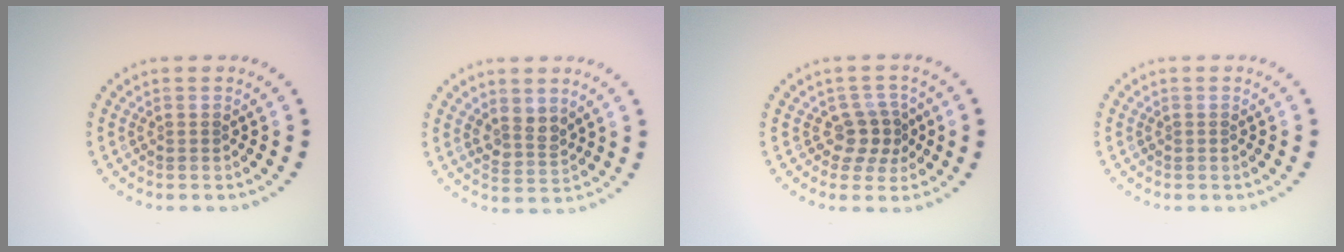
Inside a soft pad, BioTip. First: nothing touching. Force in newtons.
{"total": 2.1, "press": 1.8, "slide": 1.2}
{"total": 2.4, "press": 2.0, "slide": 1.2}
{"total": 0.0}